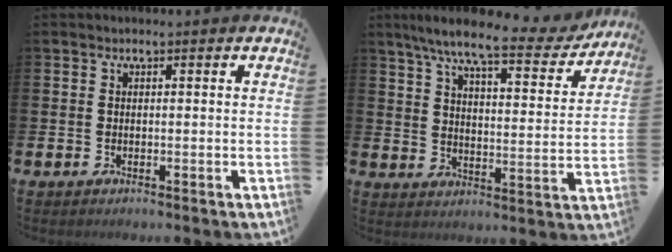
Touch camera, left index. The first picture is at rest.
{"total": 9.0, "force": [7.6, 1.2, 4.7], "torque": [-0.105, -0.043, 0.125]}